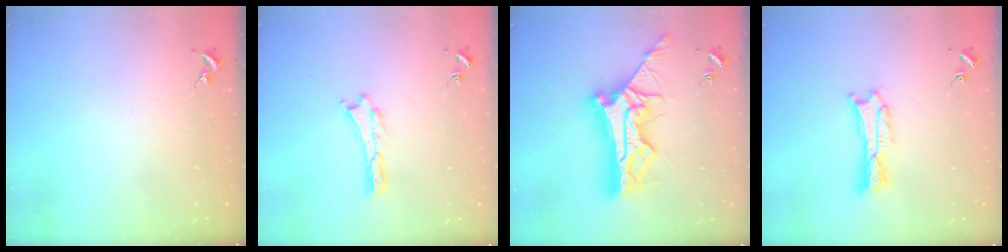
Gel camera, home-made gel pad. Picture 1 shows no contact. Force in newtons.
{"total": 0.0}
{"total": 12.0, "press": 12.0, "slide": 1.2}
{"total": 3.0, "press": 3.0, "slide": 0.3}